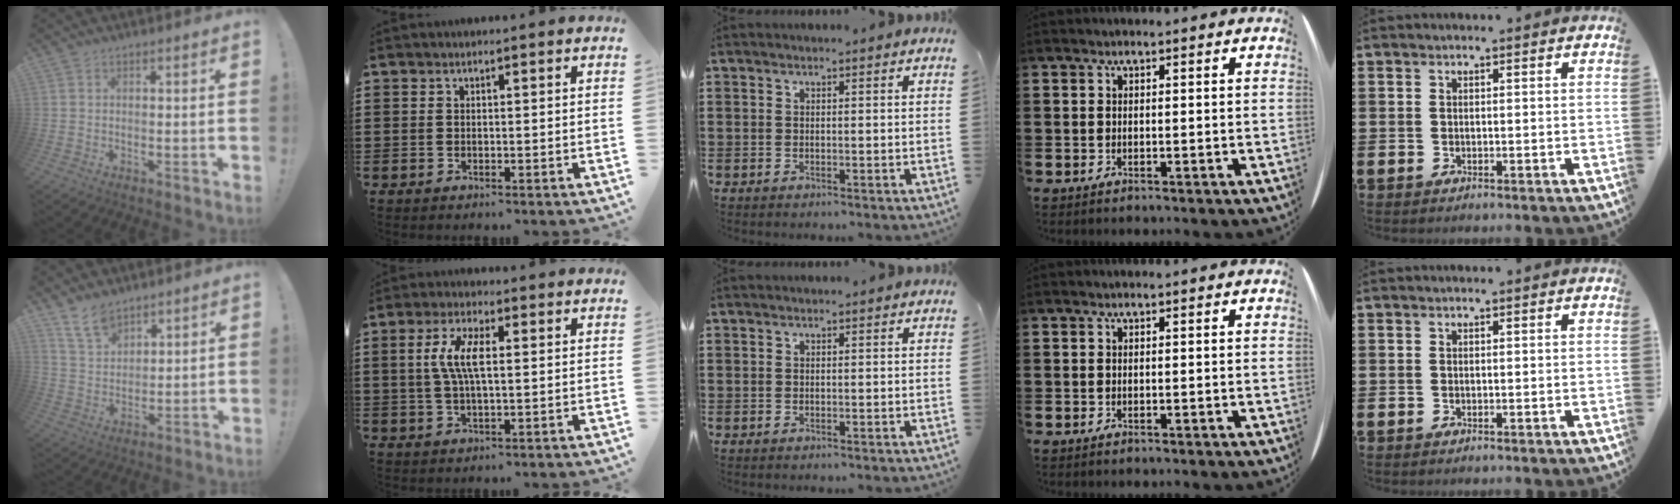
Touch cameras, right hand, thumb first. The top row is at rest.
{"thumb": {"total": 8.5, "force": [7.0, 3.8, 2.8], "torque": [-0.060, -0.042, 0.137]}, "index": {"total": 6.3, "force": [0.7, 2.2, 5.9], "torque": [-0.129, 0.005, 0.004]}}